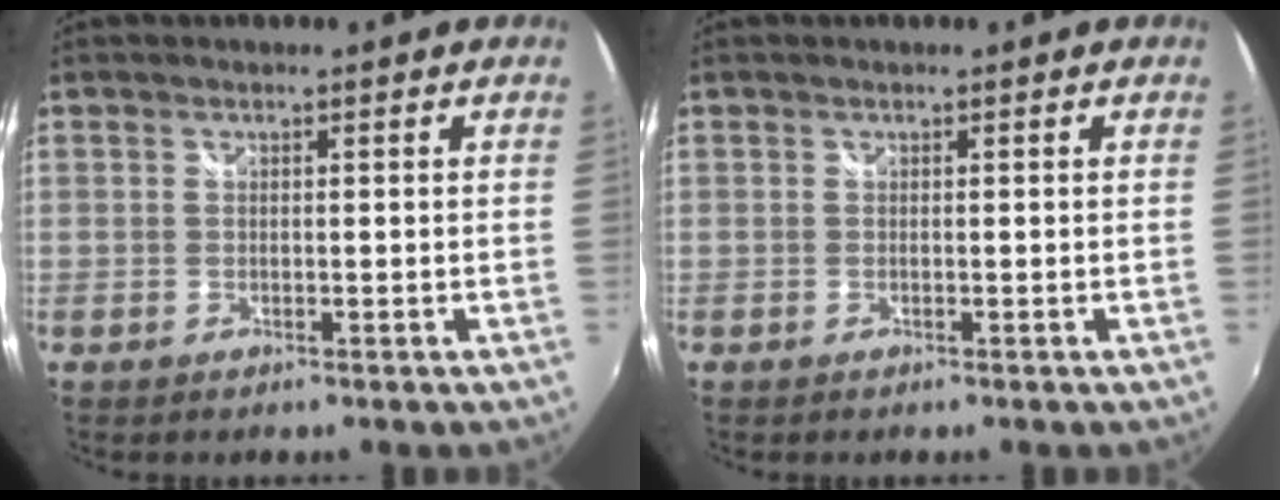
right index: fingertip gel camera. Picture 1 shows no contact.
{"total": 0.0}